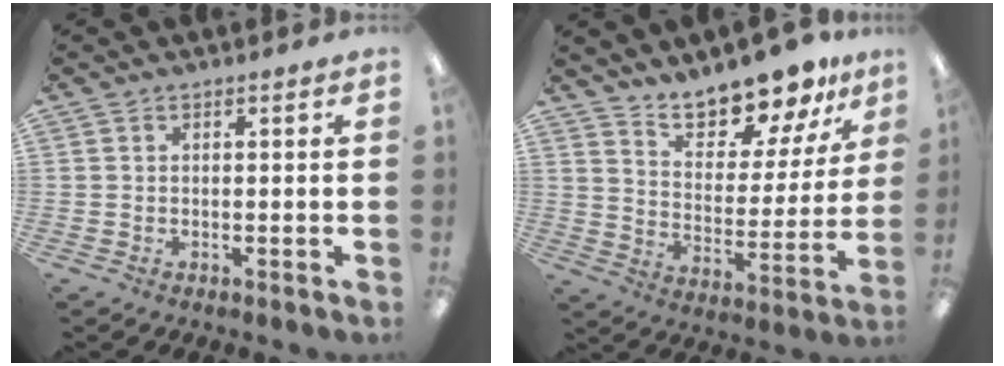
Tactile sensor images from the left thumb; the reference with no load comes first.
{"total": 14.2, "force": [13.1, 3.5, 4.1], "torque": [-0.076, -0.106, 0.237]}